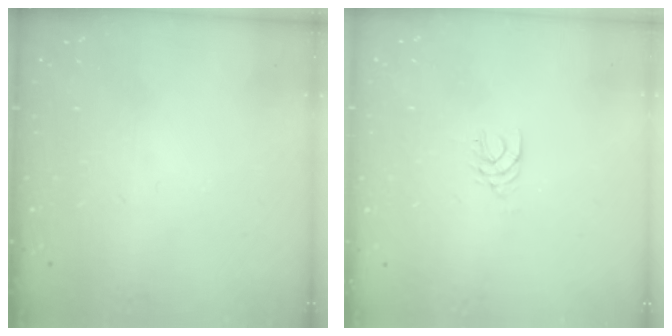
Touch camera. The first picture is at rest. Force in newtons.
{"total": 3.1, "press": 3.0, "slide": 0.4}